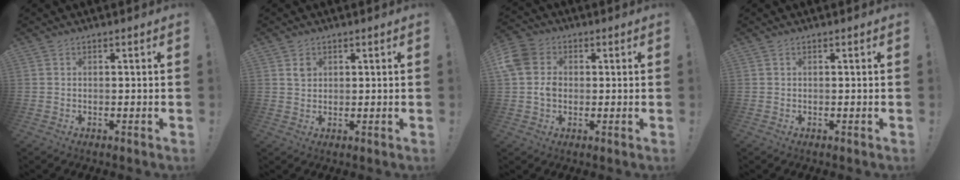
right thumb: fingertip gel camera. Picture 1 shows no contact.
{"total": 2.5, "force": [1.4, 1.9, 0.7], "torque": [0.008, -0.010, 0.022]}
{"total": 8.6, "force": [0.0, 7.4, 4.4], "torque": [-0.079, 0.003, 0.001]}
{"total": 0.0}